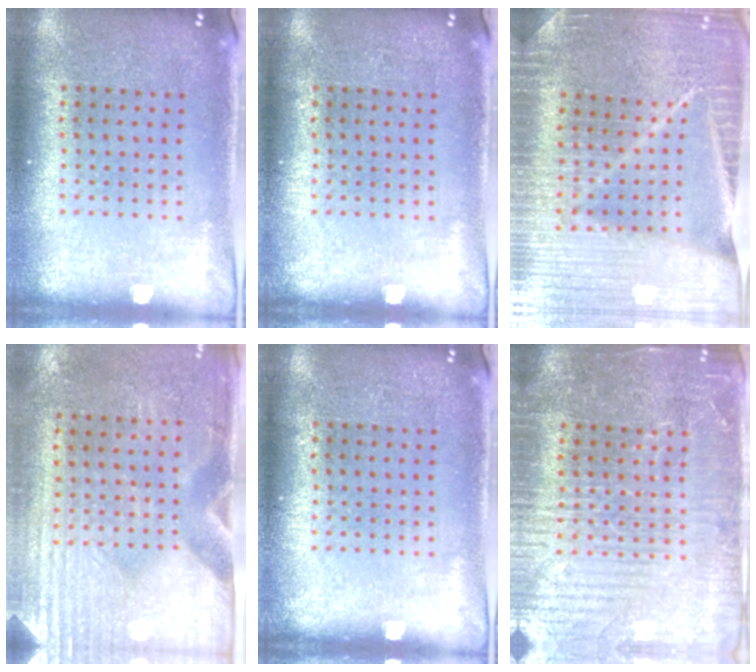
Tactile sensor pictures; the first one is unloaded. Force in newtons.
{"total": 0.0}
{"total": 3.9, "press": 3.8, "slide": 0.9}
{"total": 3.0, "press": 2.6, "slide": 1.5}
{"total": 0.0}
{"total": 4.2, "press": 3.9, "slide": 1.5}